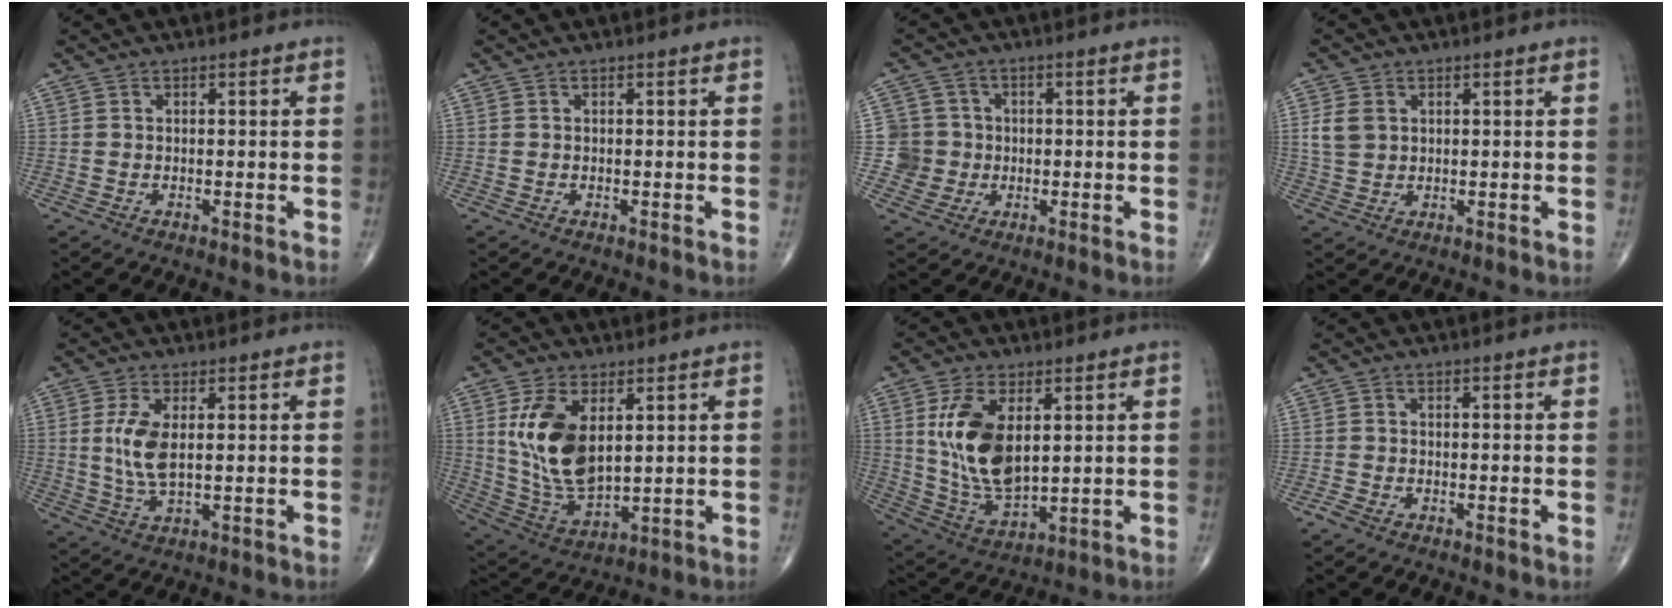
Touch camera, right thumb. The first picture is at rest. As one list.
[{"total": 0.0}, {"total": 5.9, "force": [-0.5, 5.9, 0.0], "torque": [0.031, 0.013, -0.015]}, {"total": 4.6, "force": [1.2, 3.6, 2.7], "torque": [-0.046, -0.001, 0.027]}, {"total": 6.7, "force": [0.9, 2.8, 6.0], "torque": [-0.133, -0.009, 0.022]}, {"total": 14.3, "force": [3.5, 7.7, 11.4], "torque": [-0.214, -0.021, 0.083]}, {"total": 14.7, "force": [3.3, 7.8, 12.0], "torque": [-0.221, -0.021, 0.077]}, {"total": 1.5, "force": [-1.1, 0.7, 0.8], "torque": [-0.018, -0.001, -0.023]}]